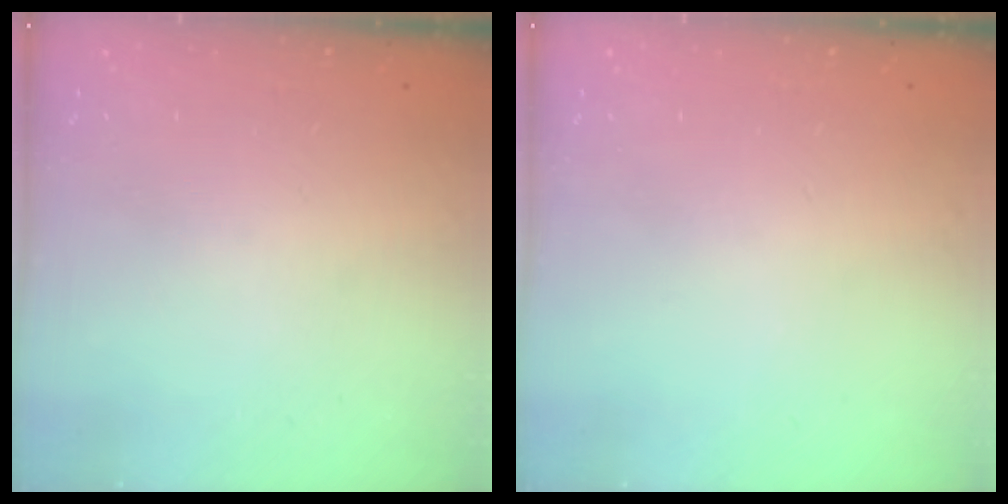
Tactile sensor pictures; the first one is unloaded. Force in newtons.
{"total": 0.0}